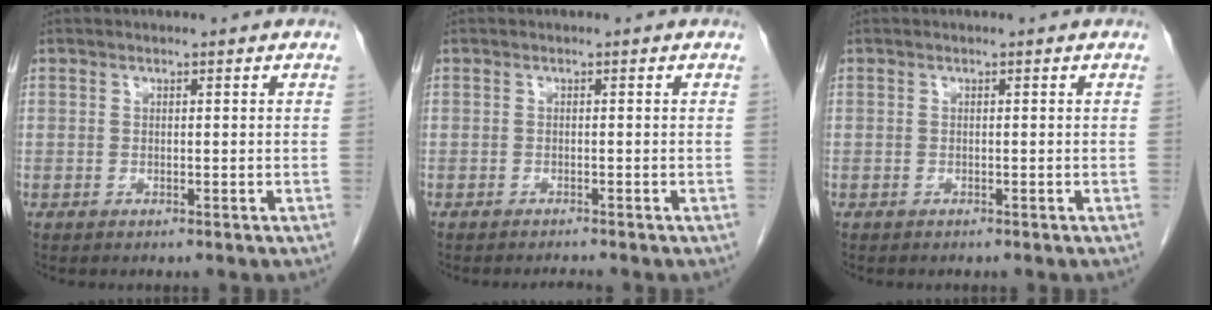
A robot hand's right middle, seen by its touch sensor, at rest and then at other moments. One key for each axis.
{"total": 1.2, "fx": -1.1, "fy": -0.3, "fz": 0.1, "tx": -0.003, "ty": -0.005, "tz": -0.013}
{"total": 0.0}